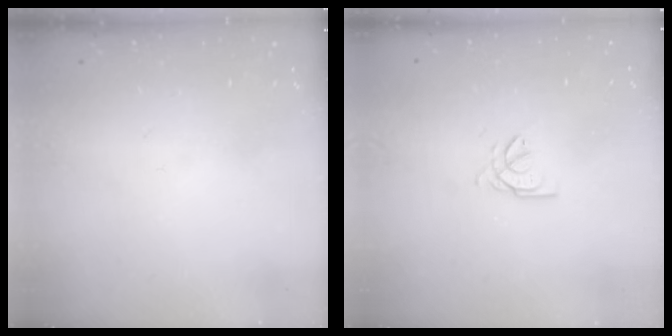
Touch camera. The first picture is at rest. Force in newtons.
{"total": 2.6, "press": 2.6, "slide": 0.1}